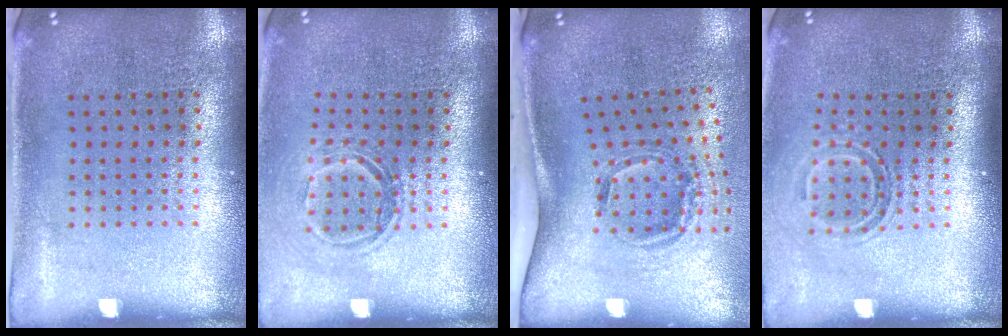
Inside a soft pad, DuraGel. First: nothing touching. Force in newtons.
{"total": 1.5, "press": 1.1, "slide": 1.0}
{"total": 2.0, "press": 1.2, "slide": 1.6}
{"total": 1.6, "press": 1.1, "slide": 1.2}